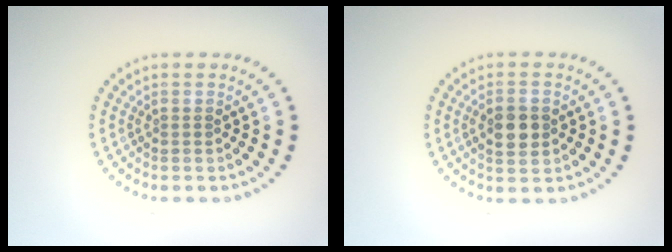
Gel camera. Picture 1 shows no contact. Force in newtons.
{"total": 3.2, "press": 3.2, "slide": 0.1}